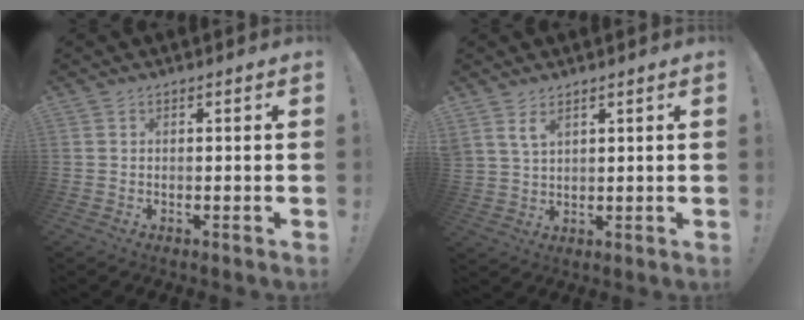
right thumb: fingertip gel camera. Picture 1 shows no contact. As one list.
[{"total": 4.5, "force": [3.1, 2.0, 2.5], "torque": [-0.042, -0.017, 0.059]}]